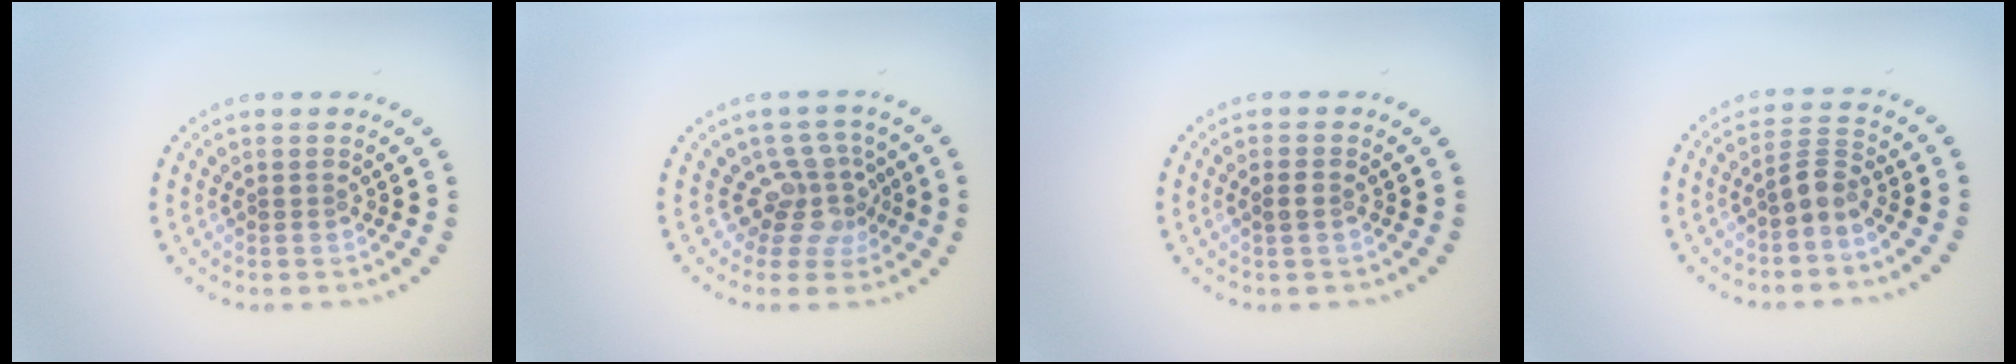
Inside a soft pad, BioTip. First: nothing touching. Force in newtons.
{"total": 3.7, "press": 2.6, "slide": 2.6}
{"total": 1.3, "press": 1.3, "slide": 0.2}
{"total": 2.2, "press": 1.7, "slide": 1.4}